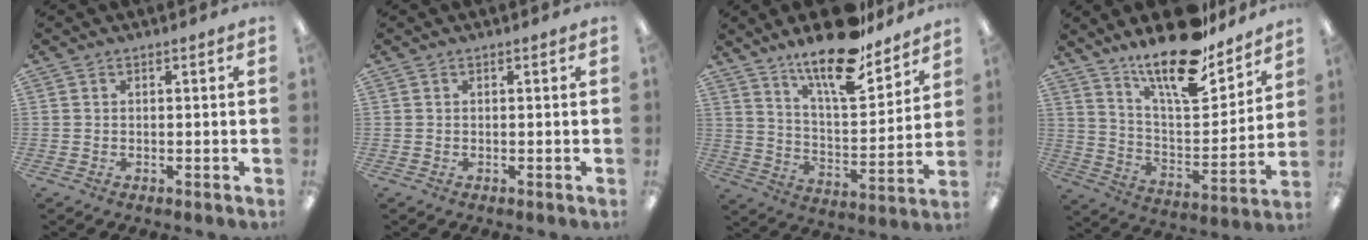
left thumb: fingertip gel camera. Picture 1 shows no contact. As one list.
[{"total": 0.0}, {"total": 17.7, "force": [14.2, 4.8, 9.4], "torque": [-0.159, -0.094, 0.240]}, {"total": 19.4, "force": [15.6, 5.6, 10.1], "torque": [-0.176, -0.109, 0.265]}]